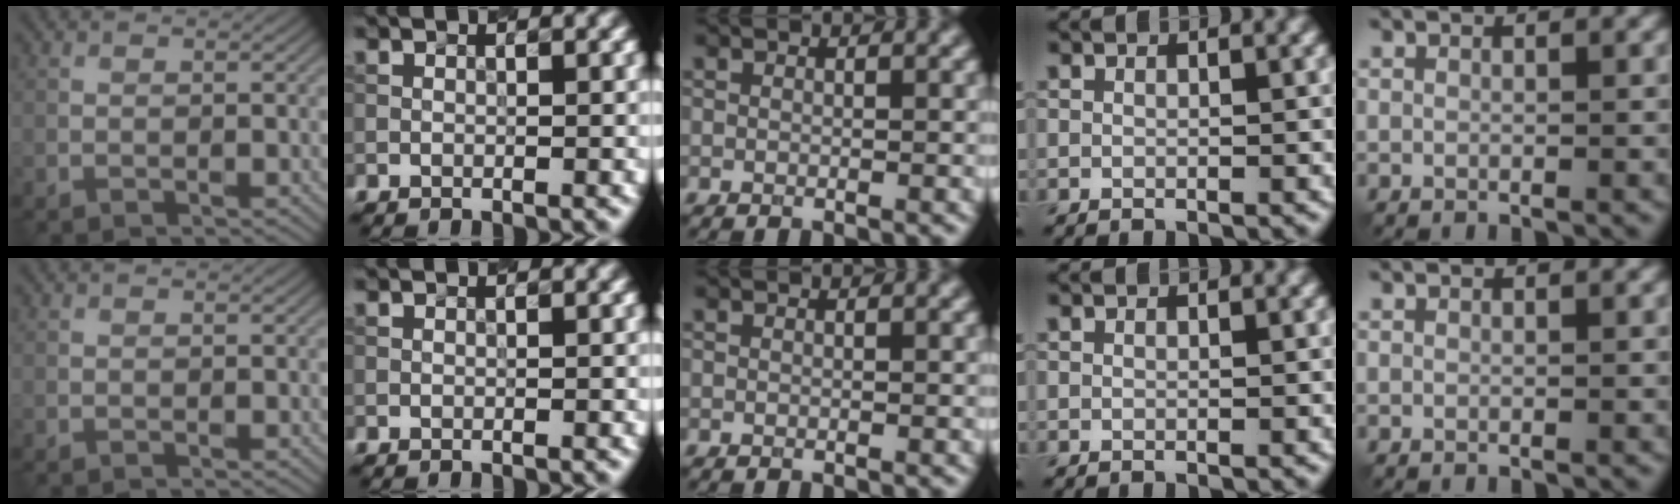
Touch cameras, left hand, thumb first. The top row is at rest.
{}